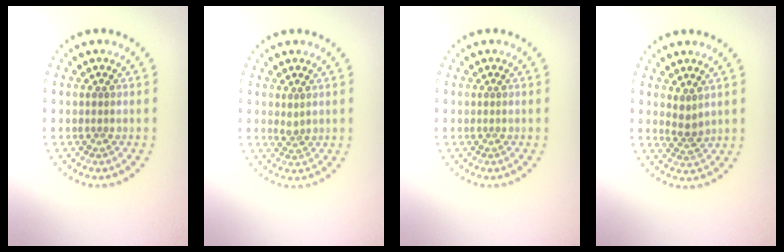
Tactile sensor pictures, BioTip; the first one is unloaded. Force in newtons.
{"total": 0.9, "press": 0.7, "slide": 0.6}
{"total": 0.0}
{"total": 1.6, "press": 1.3, "slide": 1.0}